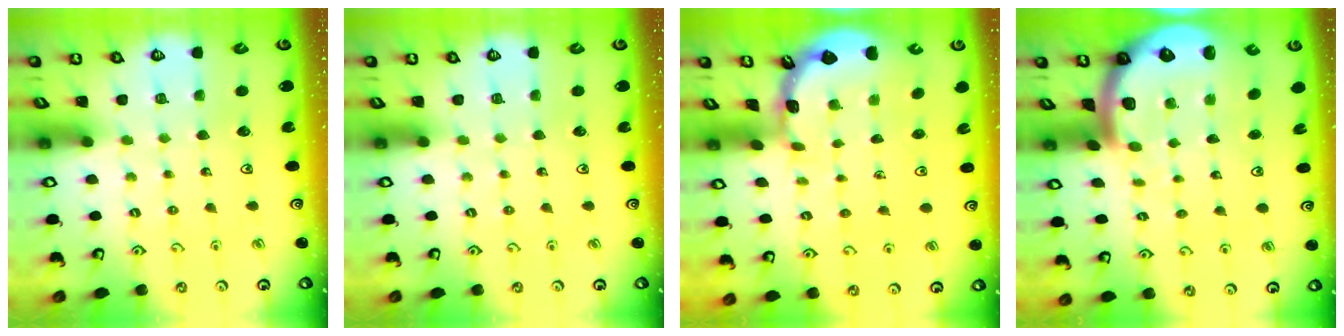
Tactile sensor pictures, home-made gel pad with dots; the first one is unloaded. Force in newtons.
{"total": 0.0}
{"total": 1.8, "press": 1.8, "slide": 0.2}
{"total": 5.2, "press": 5.2, "slide": 0.6}